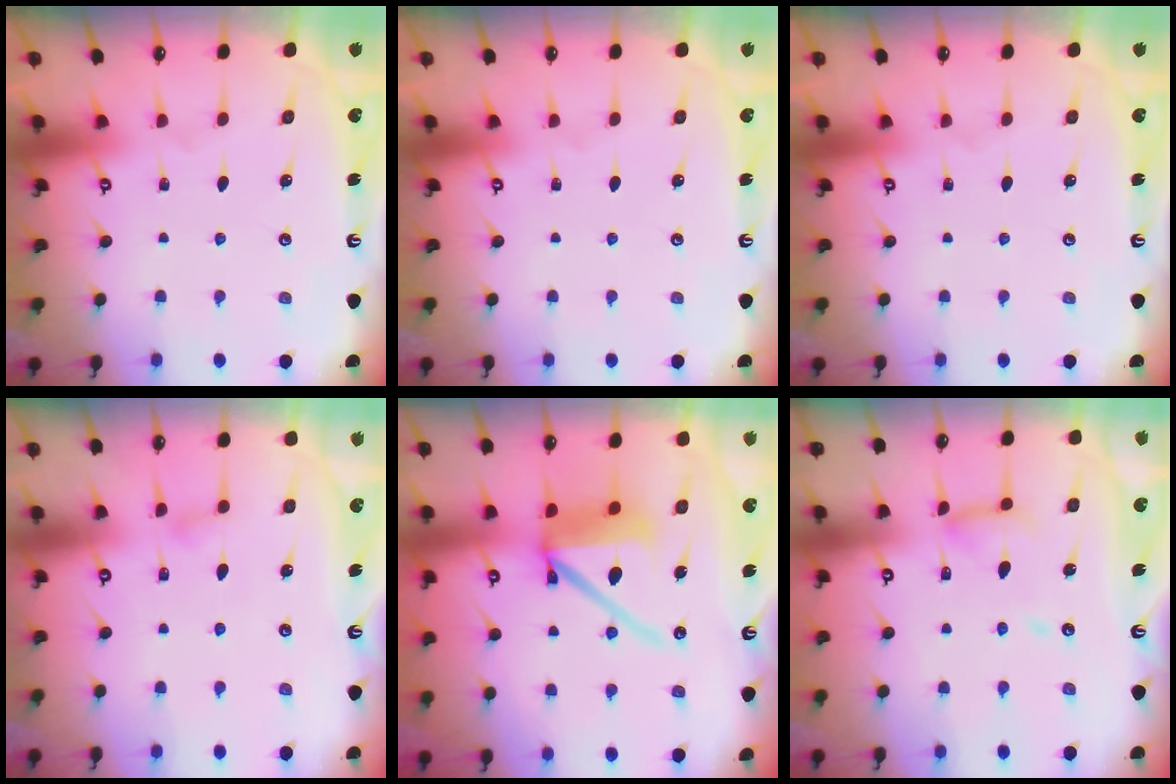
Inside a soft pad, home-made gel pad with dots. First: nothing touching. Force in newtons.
{"total": 0.0}
{"total": 0.0}
{"total": 4.6, "press": 4.5, "slide": 0.5}
{"total": 13.0, "press": 12.9, "slide": 1.8}
{"total": 10.7, "press": 10.7, "slide": 1.0}